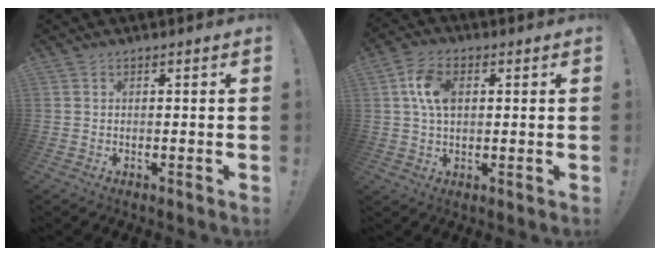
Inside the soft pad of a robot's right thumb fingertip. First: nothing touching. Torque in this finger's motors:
{"motor_torque": [-0.13, 0.29, 0.90, -0.05, -0.01]}